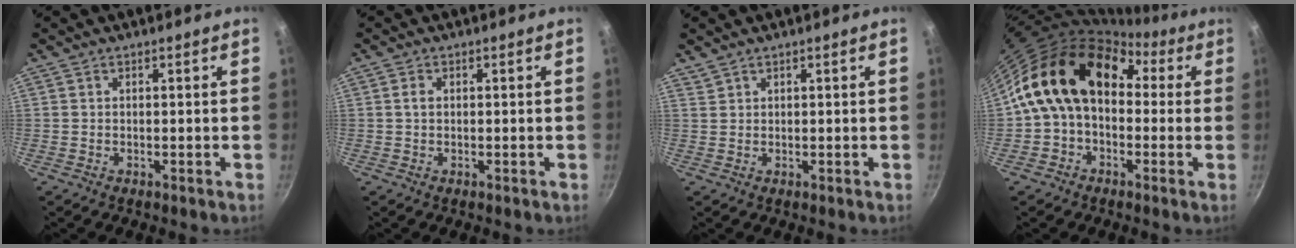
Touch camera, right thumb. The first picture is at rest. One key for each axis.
{"total": 1.3, "fx": 0.1, "fy": 0.9, "fz": 0.9, "tx": -0.017, "ty": 0.003, "tz": 0.002}
{"total": 1.2, "fx": 1.1, "fy": 0.4, "fz": 0.1, "tx": 0.000, "ty": 0.003, "tz": 0.027}
{"total": 17.4, "fx": 2.3, "fy": 12.3, "fz": 12.1, "tx": -0.180, "ty": 0.046, "tz": 0.019}